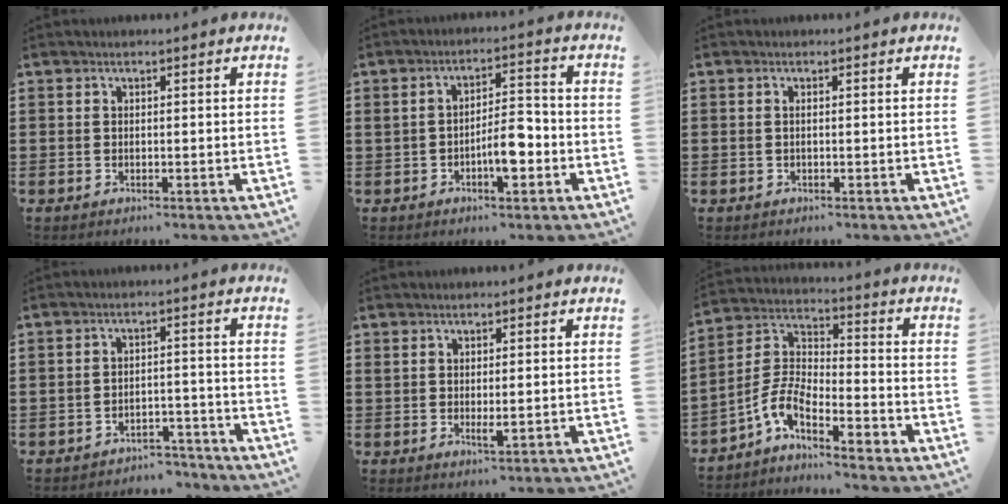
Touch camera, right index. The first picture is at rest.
{"total": 6.1, "force": [-2.1, 2.4, 5.1], "torque": [-0.084, 0.009, -0.043]}
{"total": 0.6, "force": [-0.1, 0.0, 0.5], "torque": [-0.009, -0.002, -0.002]}
{"total": 3.3, "force": [-3.2, 0.5, 0.5], "torque": [-0.012, 0.004, -0.066]}
{"total": 1.7, "force": [0.1, 0.3, 1.6], "torque": [-0.031, -0.004, 0.003]}
{"total": 5.9, "force": [-4.7, 1.5, 3.2], "torque": [-0.100, -0.024, -0.105]}